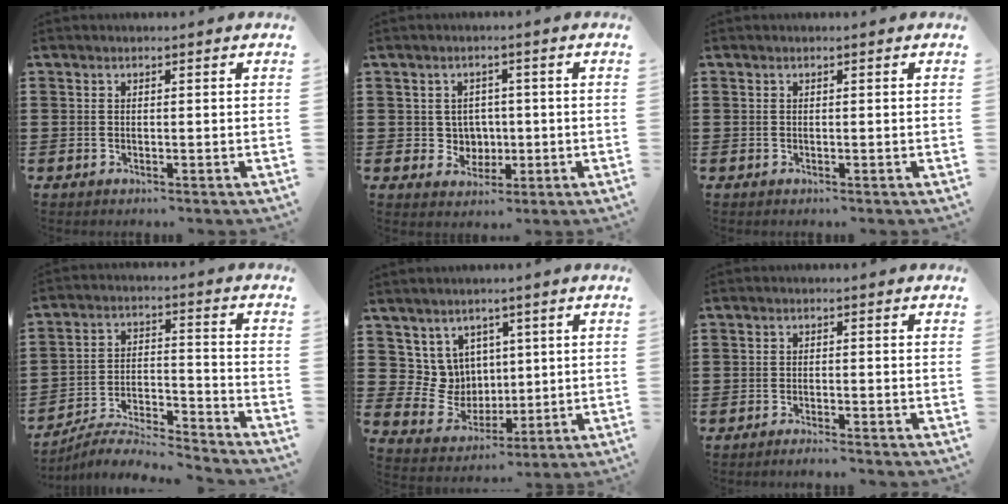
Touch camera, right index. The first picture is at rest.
{"total": 3.5, "force": [0.3, 3.5, 0.7], "torque": [-0.022, 0.007, 0.001]}
{"total": 0.0}
{"total": 6.6, "force": [-6.2, 0.9, 2.1], "torque": [-0.041, -0.002, -0.123]}
{"total": 6.7, "force": [2.9, 6.0, 1.2], "torque": [-0.063, -0.004, 0.058]}
{"total": 1.6, "force": [-1.5, -0.4, 0.2], "torque": [-0.004, -0.001, -0.029]}